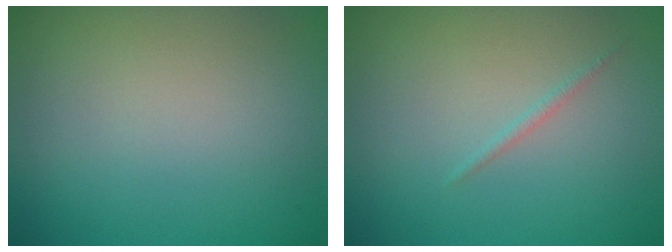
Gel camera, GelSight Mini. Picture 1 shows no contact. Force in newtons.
{"total": 0.6, "press": 0.6, "slide": 0.0}